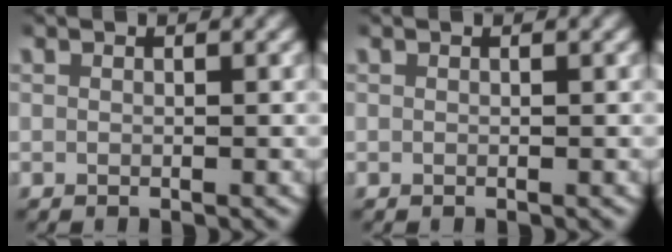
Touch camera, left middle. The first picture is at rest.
{"total": 0.0}